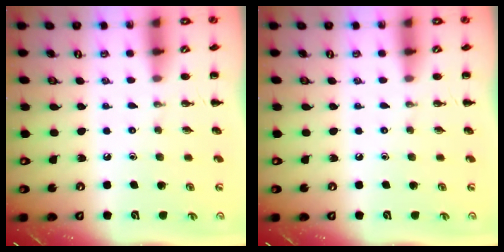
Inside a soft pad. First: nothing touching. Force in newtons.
{"total": 0.0}